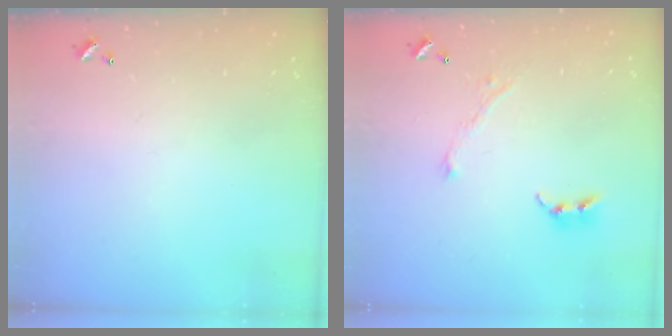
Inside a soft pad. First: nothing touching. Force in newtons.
{"total": 4.4, "press": 4.3, "slide": 0.6}